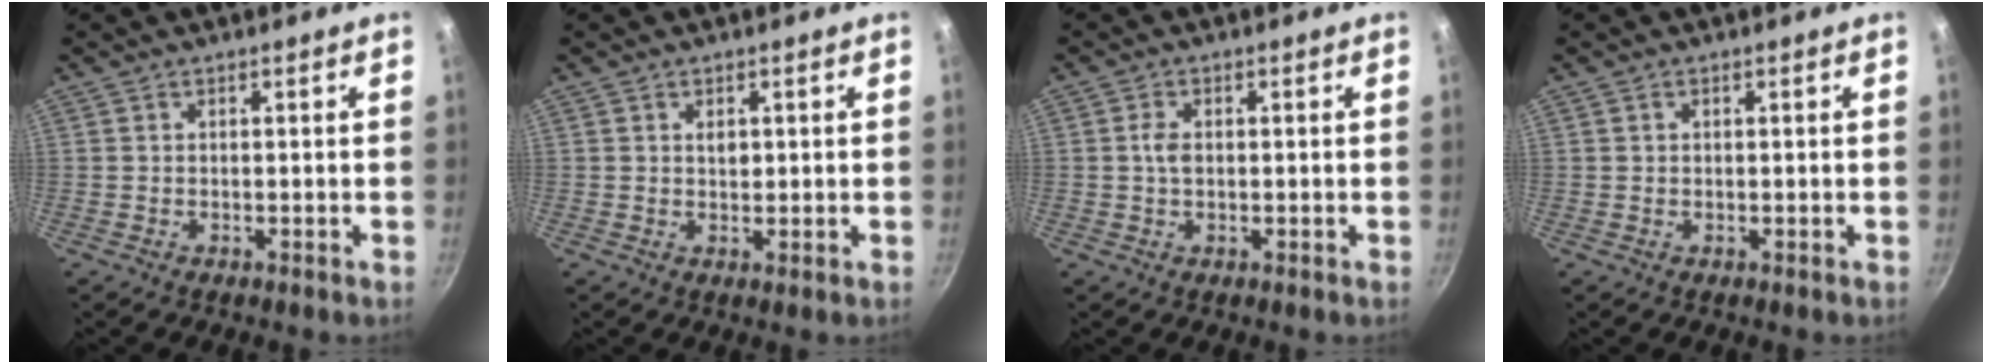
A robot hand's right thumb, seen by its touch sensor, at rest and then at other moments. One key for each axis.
{"total": 1.7, "fx": 0.5, "fy": 1.1, "fz": 1.2, "tx": -0.013, "ty": -0.004, "tz": 0.008}
{"total": 2.3, "fx": 0.0, "fy": 1.5, "fz": 1.8, "tx": -0.031, "ty": 0.004, "tz": -0.002}
{"total": 0.5, "fx": 0.2, "fy": 0.4, "fz": 0.2, "tx": -0.003, "ty": 0.003, "tz": 0.003}